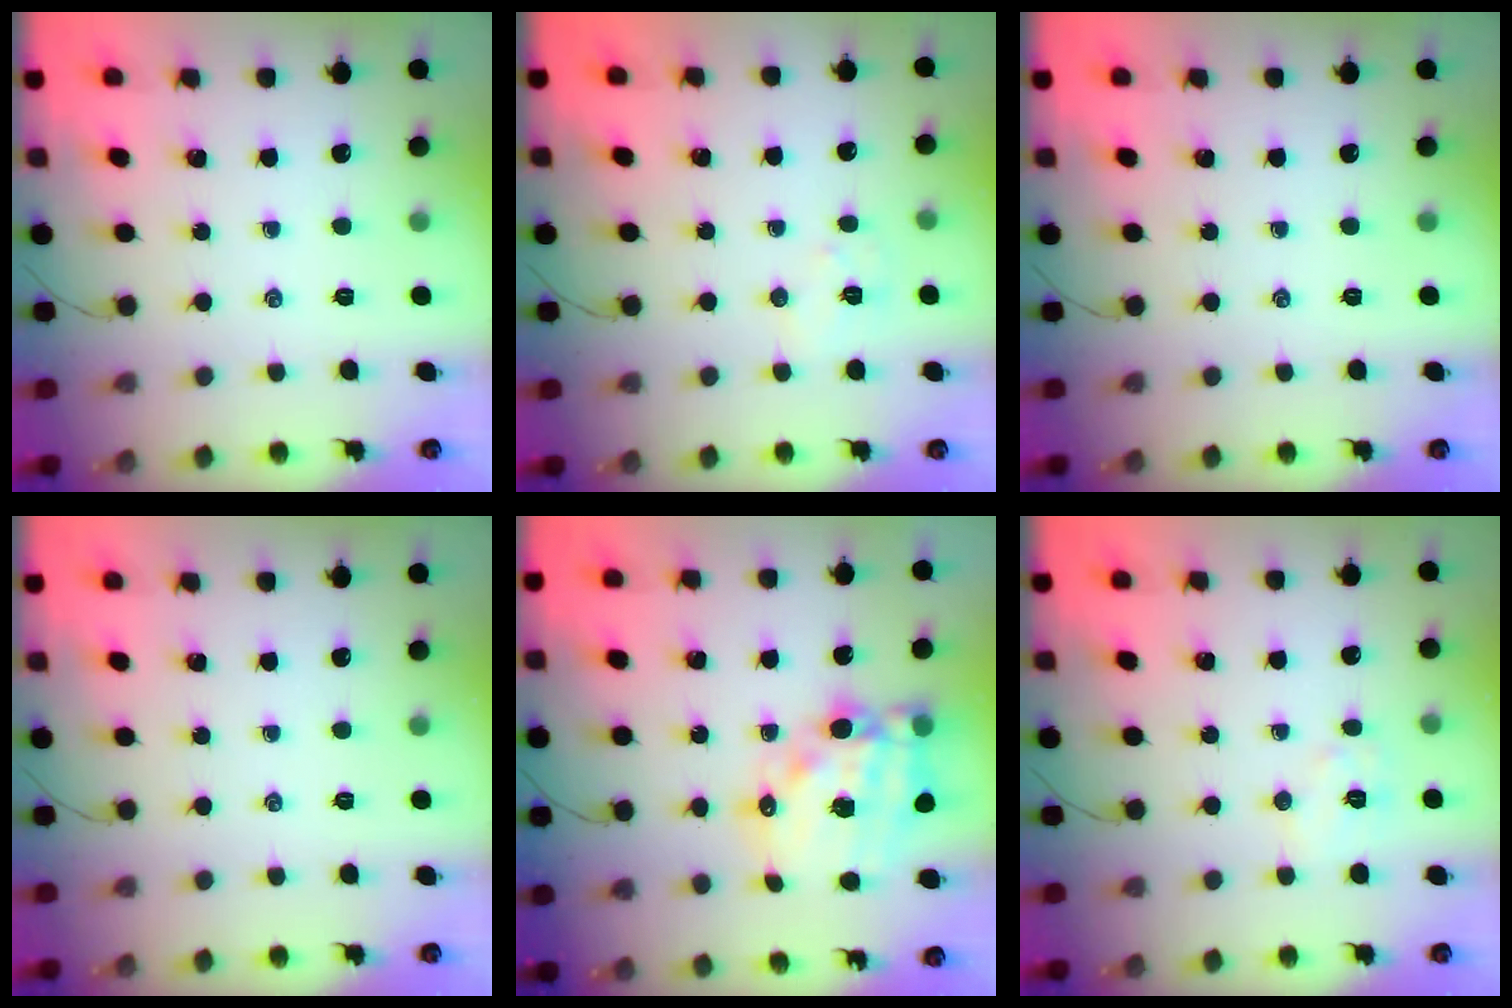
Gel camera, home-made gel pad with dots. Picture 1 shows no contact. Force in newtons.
{"total": 5.7, "press": 5.6, "slide": 0.9}
{"total": 0.0}
{"total": 0.0}
{"total": 18.0, "press": 17.6, "slide": 4.1}
{"total": 6.7, "press": 6.5, "slide": 1.3}